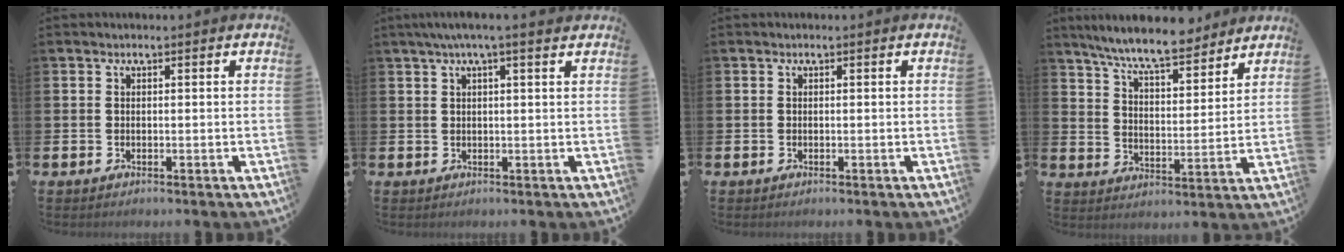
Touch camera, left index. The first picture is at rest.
{"total": 3.0, "force": [2.1, 0.0, 2.2], "torque": [-0.036, -0.004, 0.034]}
{"total": 0.0}
{"total": 8.5, "force": [7.8, 1.0, 3.2], "torque": [-0.086, -0.043, 0.140]}